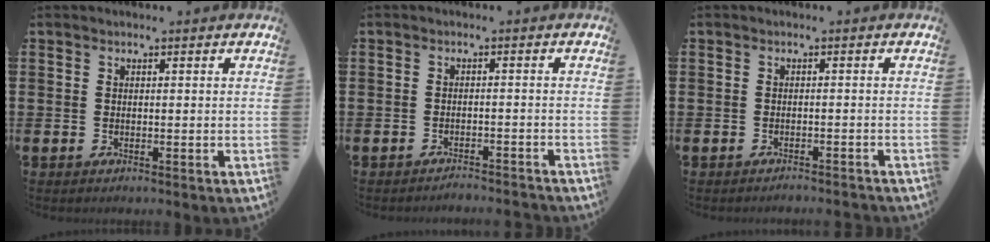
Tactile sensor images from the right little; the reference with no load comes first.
{"total": 1.5, "force": [-1.5, -0.1, -0.1], "torque": [-0.002, 0.004, -0.032]}
{"total": 1.0, "force": [-1.0, -0.1, 0.0], "torque": [0.000, 0.001, -0.020]}